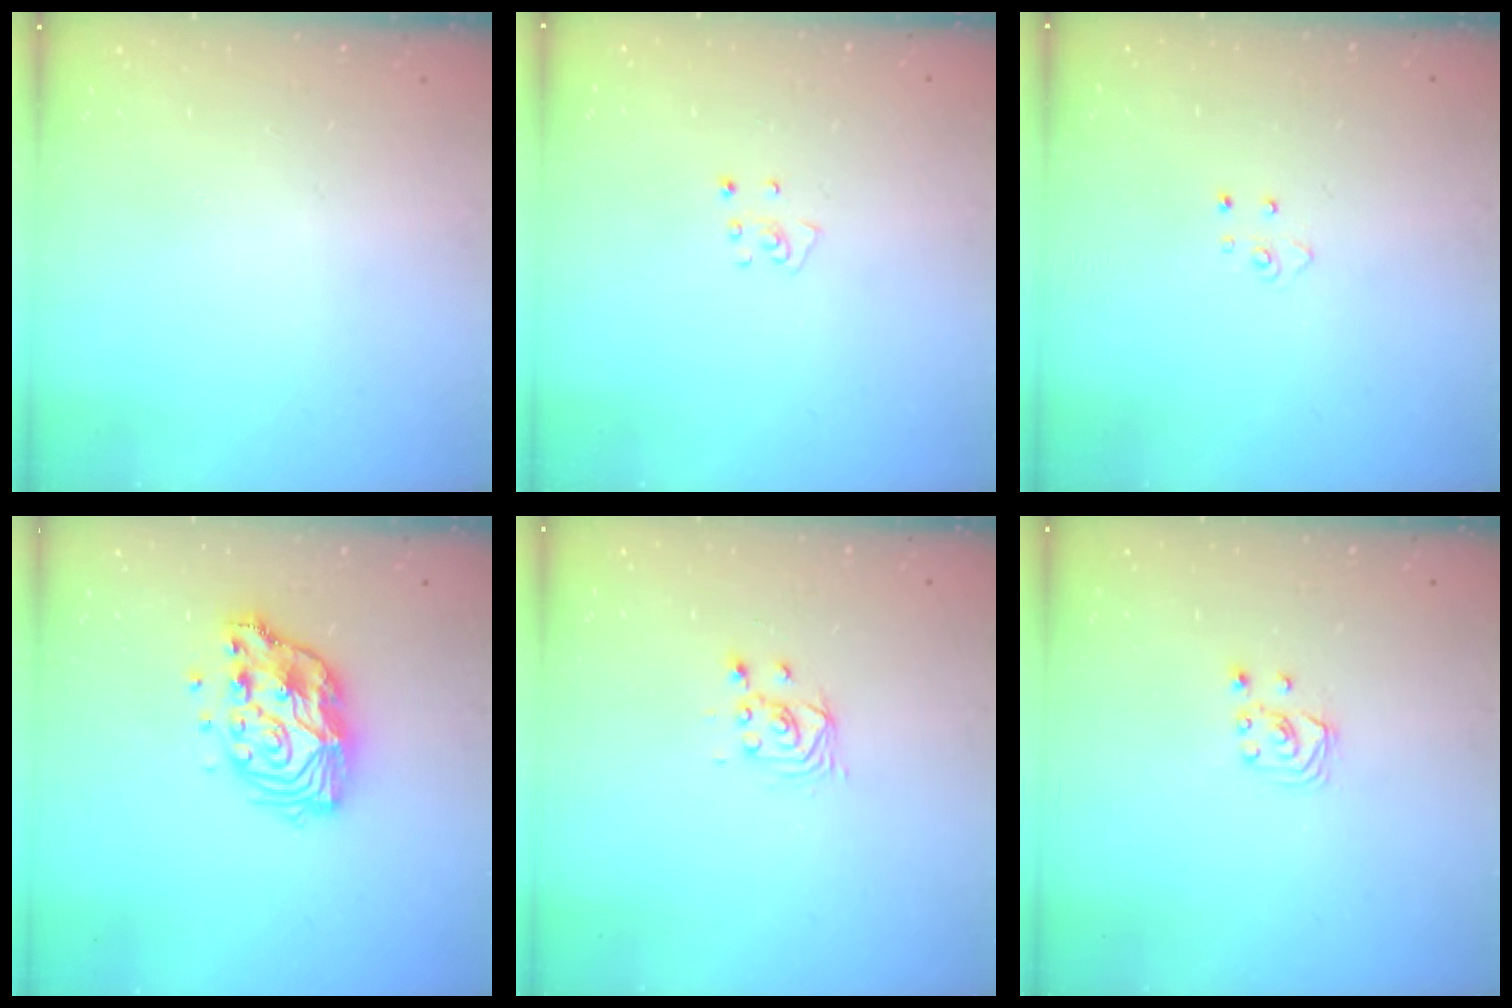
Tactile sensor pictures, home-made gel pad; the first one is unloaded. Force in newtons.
{"total": 3.9, "press": 3.9, "slide": 0.3}
{"total": 3.7, "press": 3.7, "slide": 0.3}
{"total": 13.5, "press": 13.4, "slide": 1.2}
{"total": 2.9, "press": 2.9, "slide": 0.1}
{"total": 2.7, "press": 2.7, "slide": 0.3}